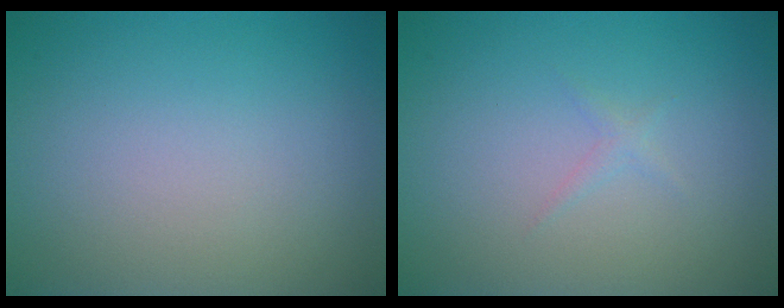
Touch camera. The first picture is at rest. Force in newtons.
{"total": 0.6, "press": 0.6, "slide": 0.1}